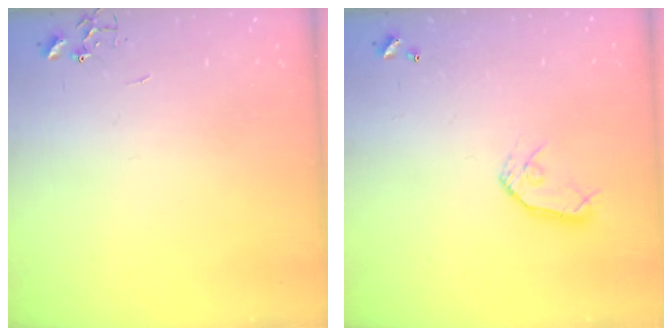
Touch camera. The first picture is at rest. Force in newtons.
{"total": 8.8, "press": 8.8, "slide": 0.6}